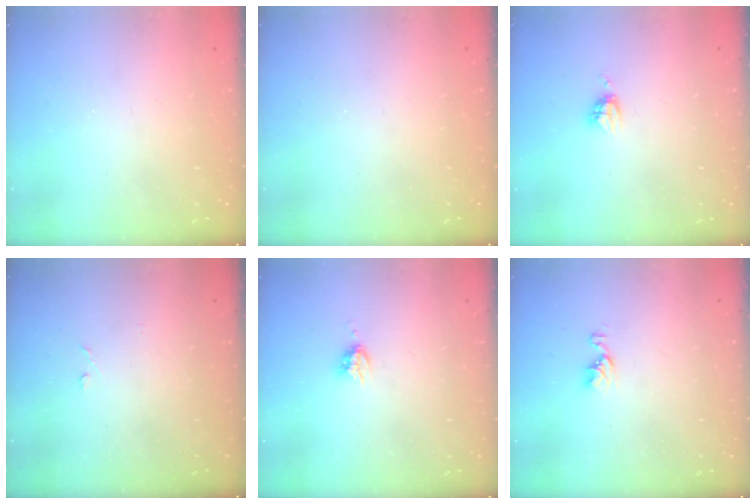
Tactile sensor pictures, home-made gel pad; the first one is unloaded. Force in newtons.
{"total": 0.0}
{"total": 4.1, "press": 4.1, "slide": 0.5}
{"total": 3.2, "press": 3.2, "slide": 0.4}
{"total": 4.5, "press": 4.5, "slide": 0.1}
{"total": 5.2, "press": 5.2, "slide": 0.4}